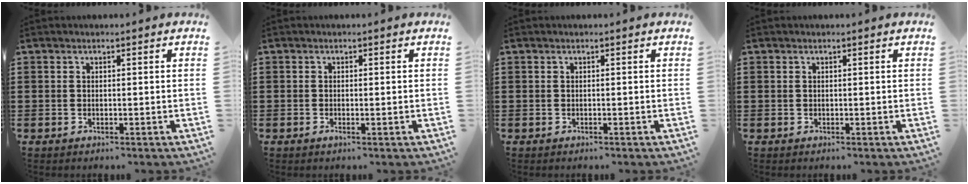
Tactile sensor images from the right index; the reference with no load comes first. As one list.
[{"total": 0.6, "force": [-0.2, 0.0, 0.6], "torque": [-0.010, -0.003, -0.004]}, {"total": 0.0}, {"total": 0.0}]